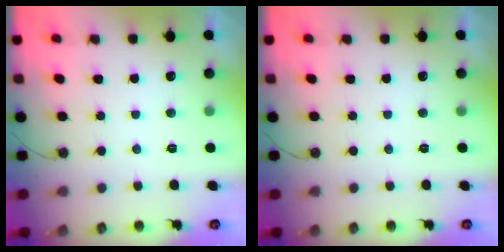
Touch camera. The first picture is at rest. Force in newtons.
{"total": 0.0}